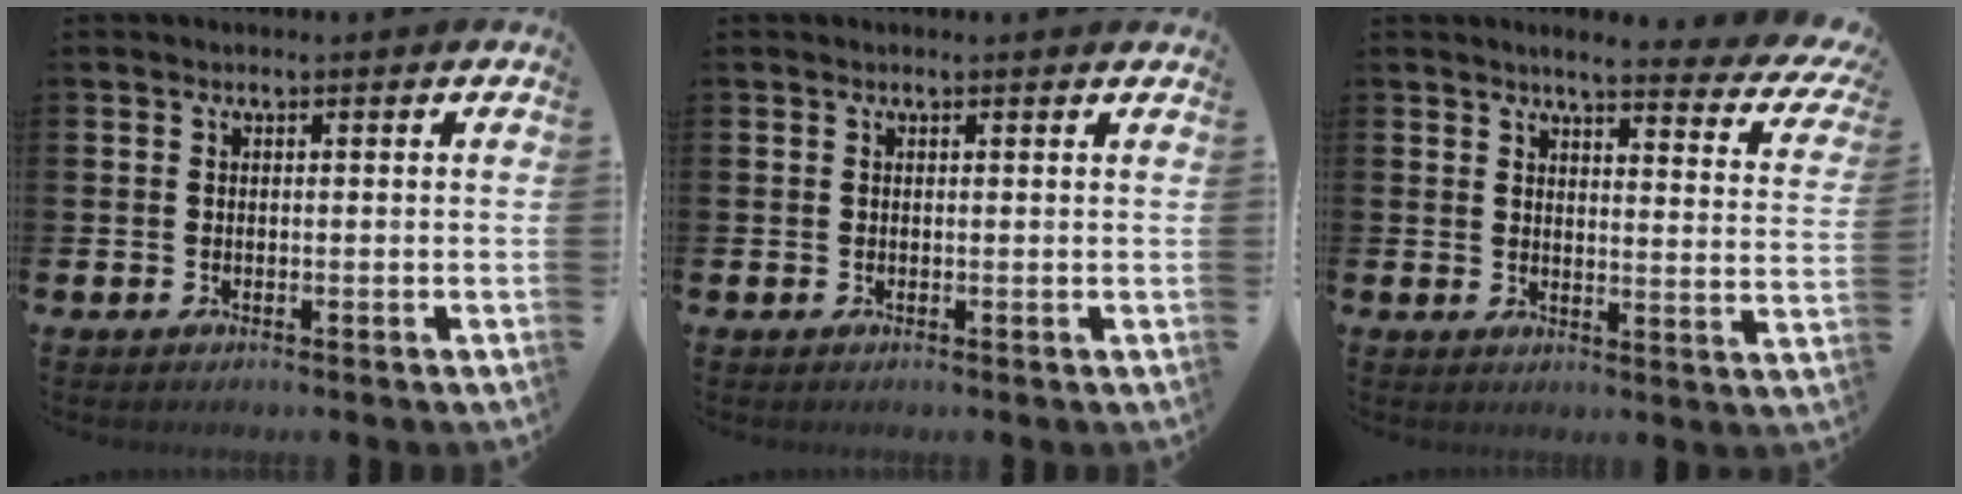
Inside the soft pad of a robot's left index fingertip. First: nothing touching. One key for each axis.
{"total": 0.0}
{"total": 4.0, "fx": 3.5, "fy": 0.5, "fz": 1.9, "tx": -0.030, "ty": -0.034, "tz": 0.049}